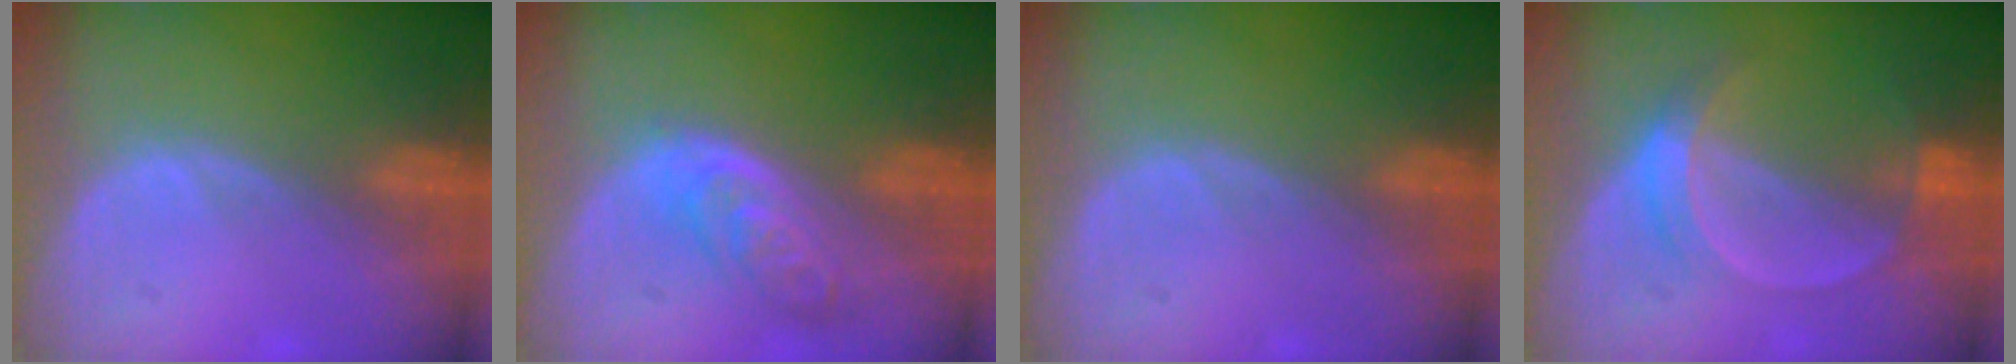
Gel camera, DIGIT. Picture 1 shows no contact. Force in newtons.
{"total": 6.3, "press": 5.6, "slide": 2.8}
{"total": 0.0}
{"total": 5.1, "press": 4.6, "slide": 2.1}